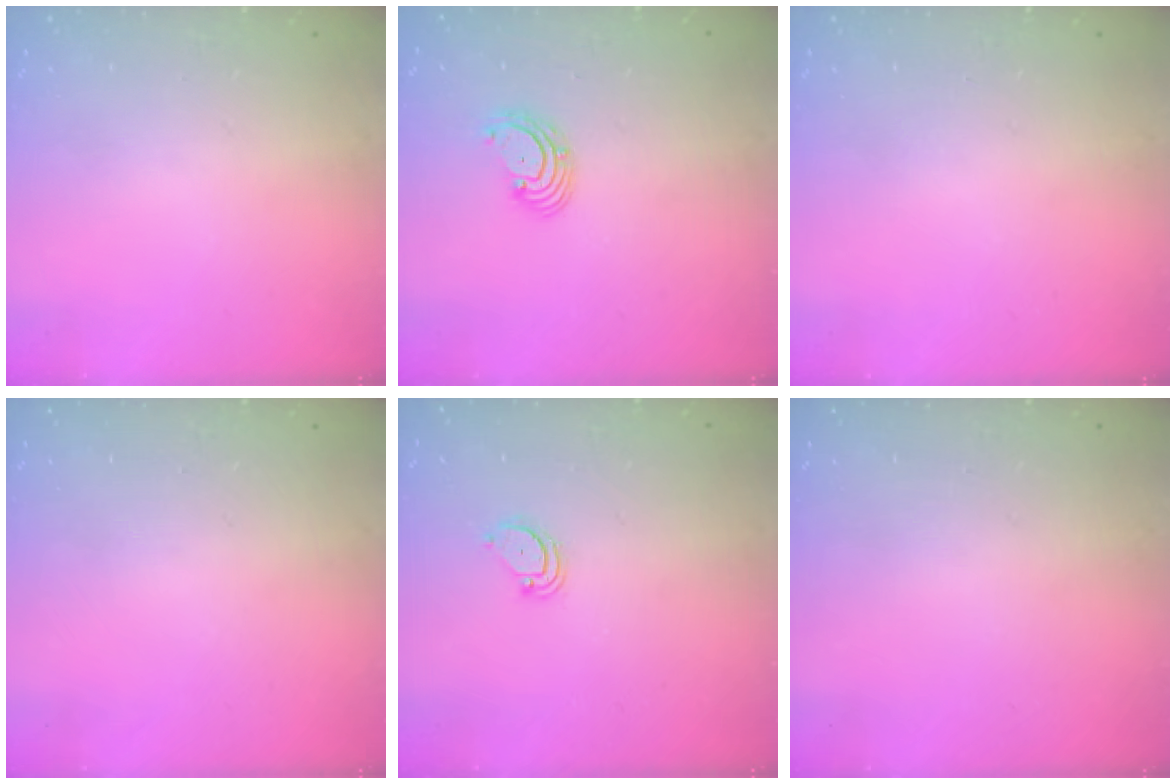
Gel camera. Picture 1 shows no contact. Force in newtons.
{"total": 2.9, "press": 2.9, "slide": 0.1}
{"total": 0.0}
{"total": 0.0}
{"total": 2.6, "press": 2.6, "slide": 0.2}
{"total": 0.0}